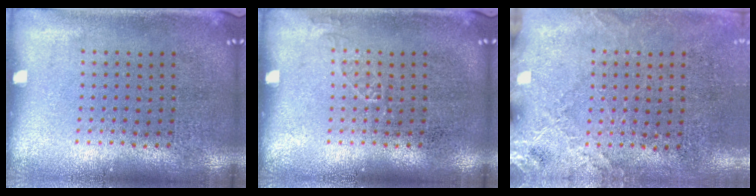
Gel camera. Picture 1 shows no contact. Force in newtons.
{"total": 0.7, "press": 0.7, "slide": 0.1}
{"total": 2.6, "press": 2.4, "slide": 1.0}